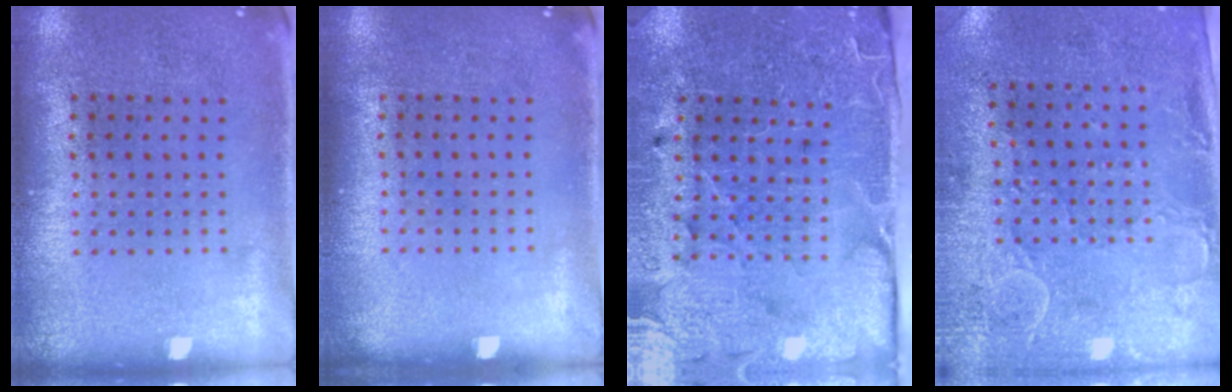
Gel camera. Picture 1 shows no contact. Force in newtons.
{"total": 0.0}
{"total": 3.5, "press": 3.4, "slide": 0.7}
{"total": 3.0, "press": 2.3, "slide": 1.9}